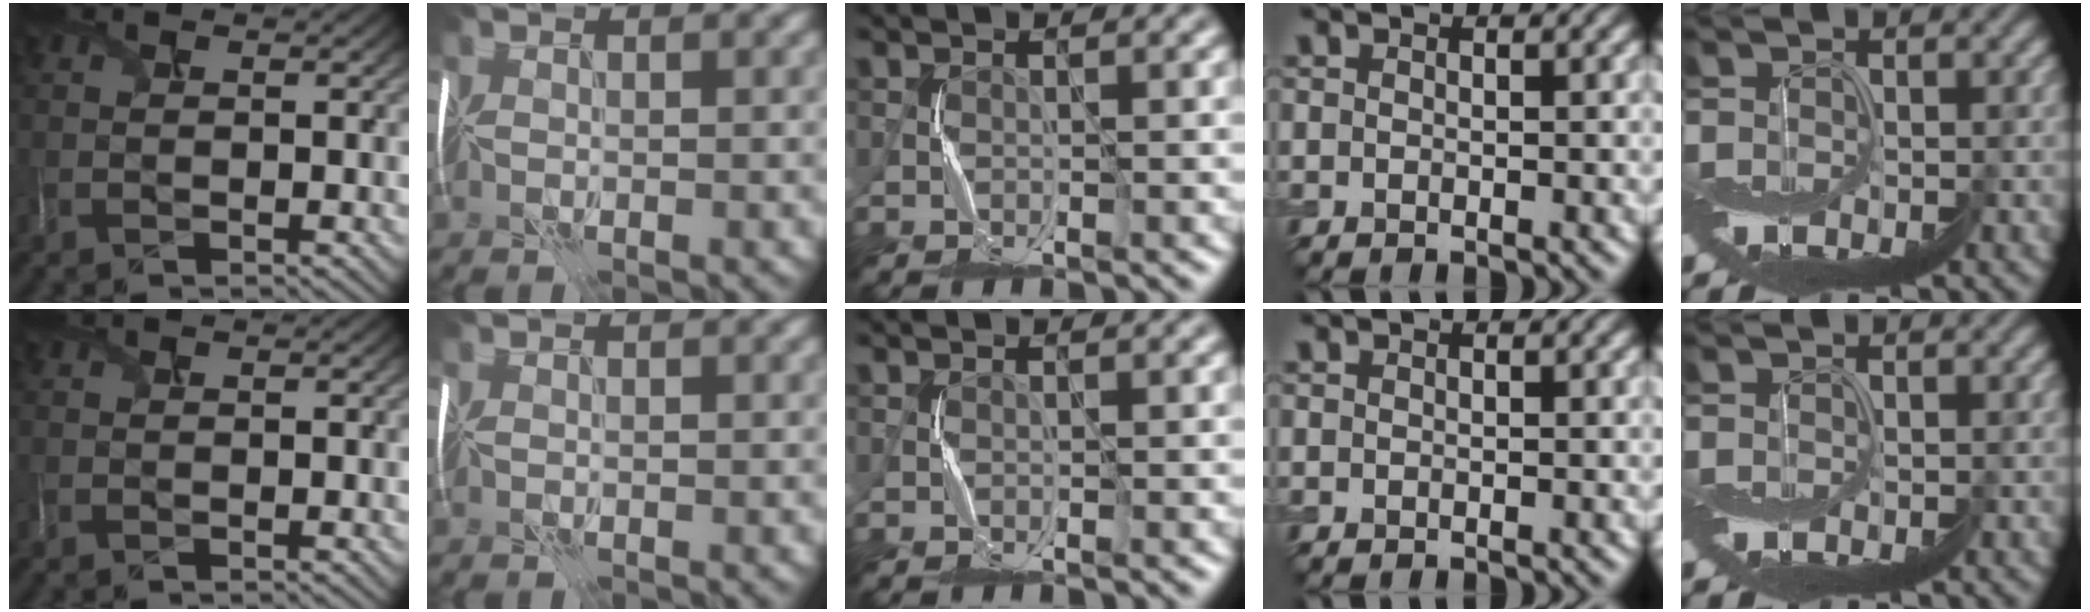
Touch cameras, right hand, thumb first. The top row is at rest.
{}